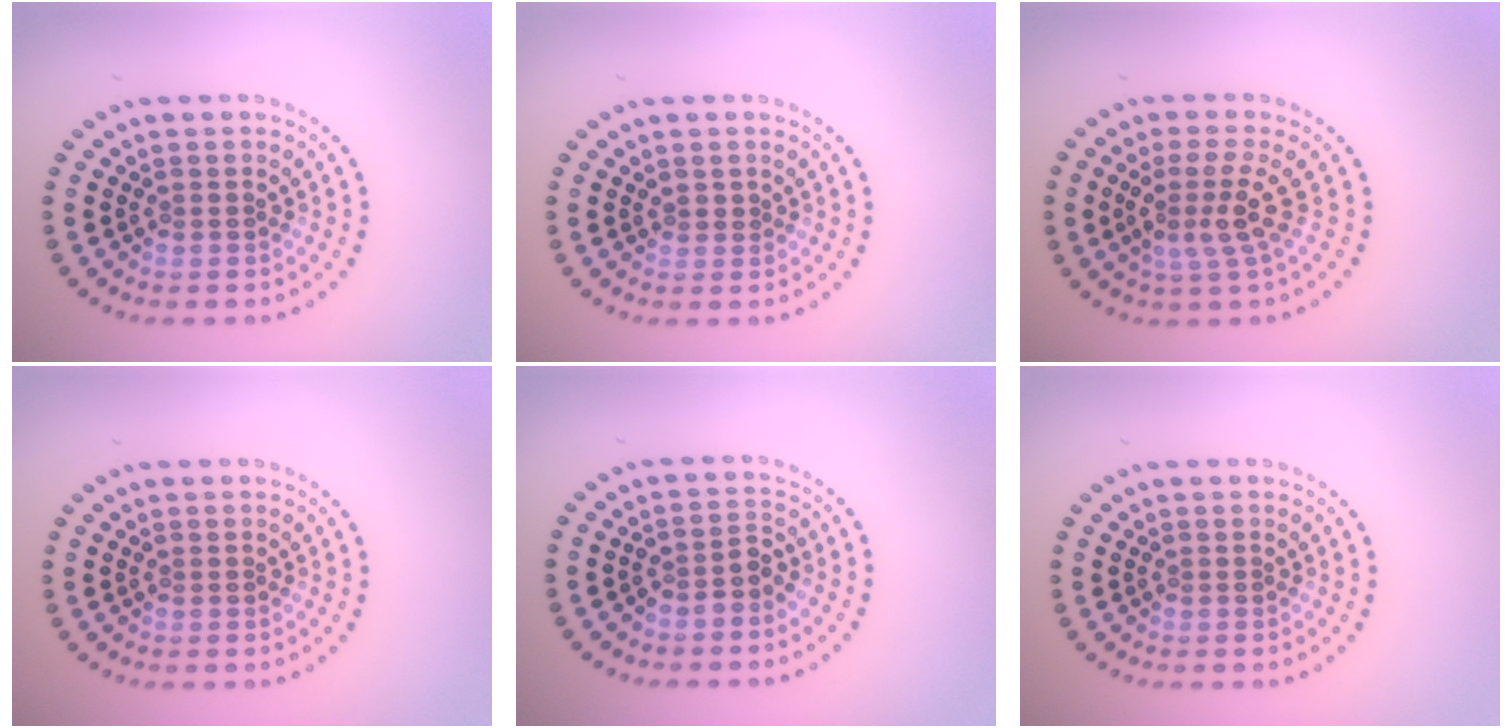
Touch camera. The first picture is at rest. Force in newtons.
{"total": 0.6, "press": 0.3, "slide": 0.4}
{"total": 3.1, "press": 2.3, "slide": 2.1}
{"total": 0.0}
{"total": 1.9, "press": 1.6, "slide": 1.1}
{"total": 0.0}